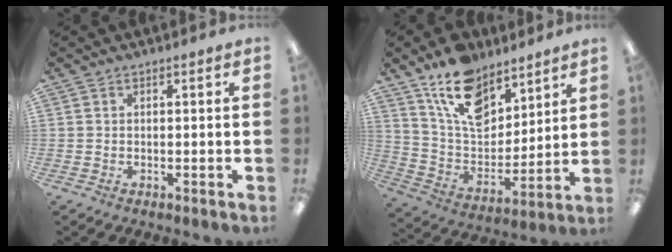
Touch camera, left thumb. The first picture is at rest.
{"total": 16.2, "force": [11.4, 8.8, 7.5], "torque": [-0.139, -0.061, 0.211]}